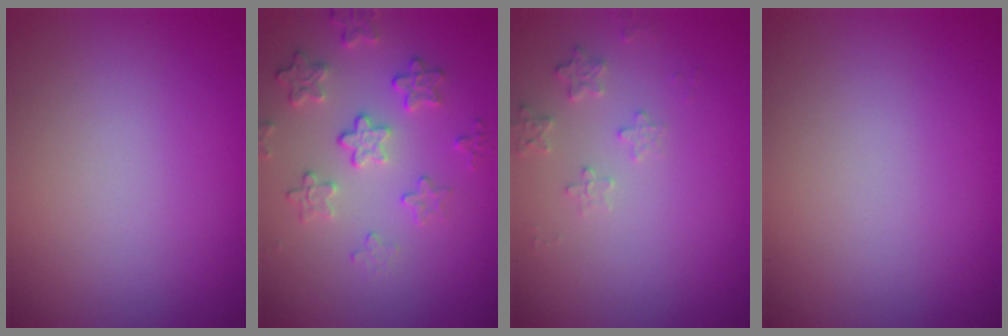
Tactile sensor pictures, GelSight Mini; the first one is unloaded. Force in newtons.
{"total": 3.2, "press": 2.9, "slide": 1.3}
{"total": 1.6, "press": 1.6, "slide": 0.4}
{"total": 0.0}